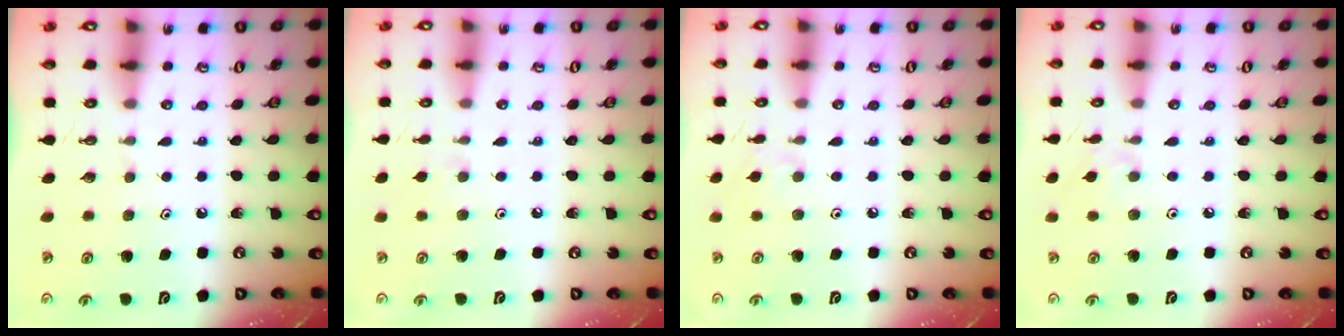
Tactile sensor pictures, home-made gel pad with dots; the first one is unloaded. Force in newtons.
{"total": 3.7, "press": 3.7, "slide": 0.7}
{"total": 3.1, "press": 3.1, "slide": 0.6}
{"total": 2.1, "press": 2.1, "slide": 0.4}